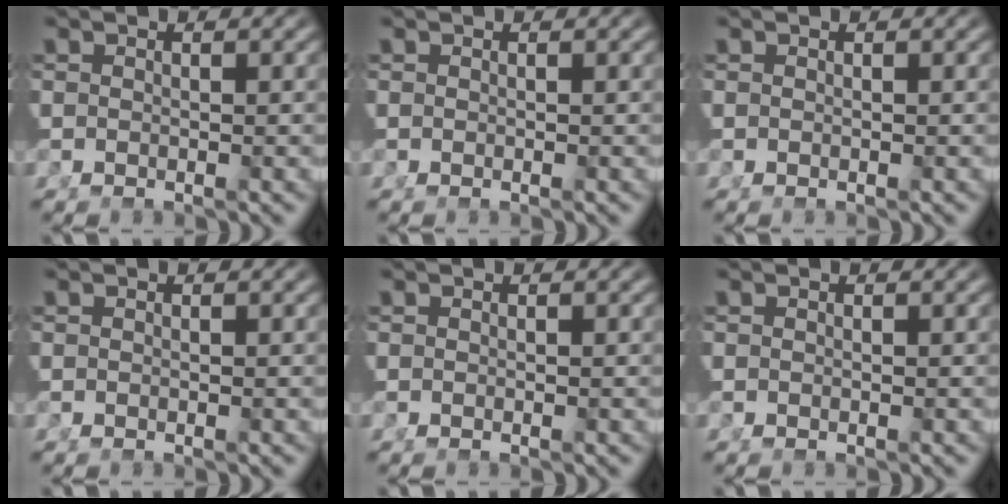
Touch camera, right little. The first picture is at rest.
{"total": 0.0}
{"total": 0.0}
{"total": 0.0}
{"total": 0.0}
{"total": 0.0}